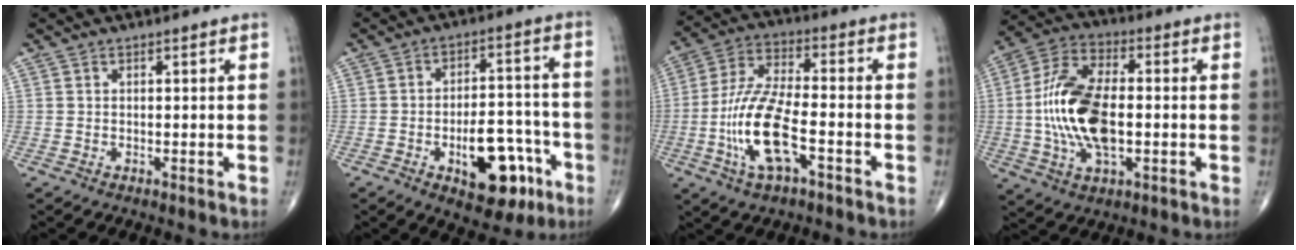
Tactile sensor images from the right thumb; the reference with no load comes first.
{"total": 14.0, "force": [-5.8, 7.1, 10.6], "torque": [-0.118, 0.045, -0.074]}
{"total": 14.2, "force": [-4.5, 5.1, 12.4], "torque": [-0.257, 0.030, -0.085]}
{"total": 17.0, "force": [-1.1, 8.5, 14.6], "torque": [-0.293, 0.014, -0.024]}